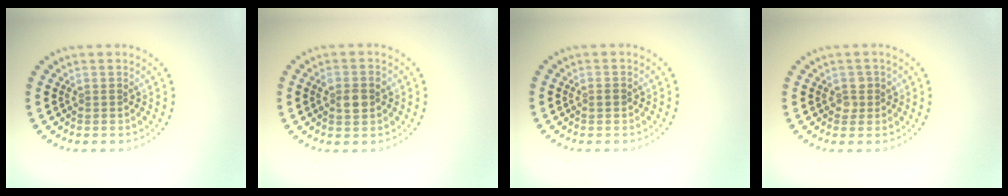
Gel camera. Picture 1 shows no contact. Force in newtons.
{"total": 2.5, "press": 2.5, "slide": 0.3}
{"total": 0.8, "press": 0.8, "slide": 0.0}
{"total": 1.2, "press": 1.1, "slide": 0.5}